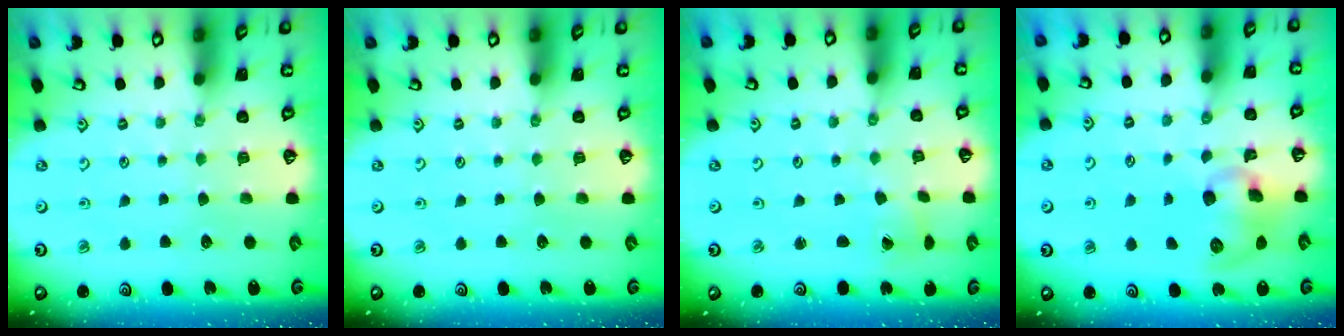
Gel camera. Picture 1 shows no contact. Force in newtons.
{"total": 0.0}
{"total": 1.5, "press": 1.5, "slide": 0.0}
{"total": 10.4, "press": 10.2, "slide": 1.8}